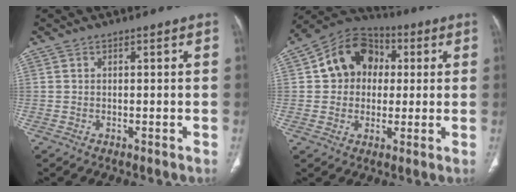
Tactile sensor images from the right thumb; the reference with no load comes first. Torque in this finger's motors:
{"motor_torque": [-0.37, 0.49, 0.20, -0.12, 0.28]}